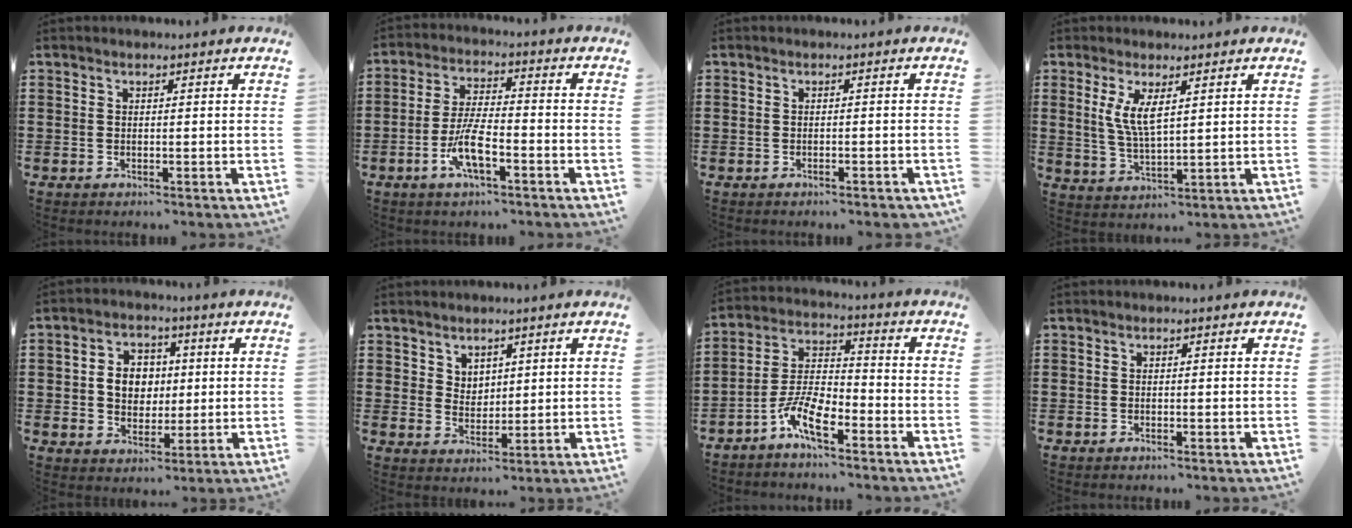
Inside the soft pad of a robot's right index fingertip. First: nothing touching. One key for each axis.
{"total": 6.9, "fx": -3.1, "fy": 1.9, "fz": 5.9, "tx": -0.128, "ty": -0.007, "tz": -0.061}
{"total": 0.8, "fx": -0.7, "fy": -0.1, "fz": 0.3, "tx": -0.009, "ty": -0.004, "tz": -0.014}
{"total": 5.0, "fx": 2.0, "fy": 1.4, "fz": 4.4, "tx": -0.092, "ty": 0.001, "tz": 0.035}
{"total": 5.8, "fx": 0.5, "fy": 4.9, "fz": 3.1, "tx": -0.061, "ty": 0.011, "tz": 0.003}
{"total": 3.4, "fx": 2.6, "fy": 2.1, "fz": 0.2, "tx": -0.014, "ty": 0.003, "tz": 0.051}
{"total": 7.5, "fx": -4.8, "fy": 2.5, "fz": 5.1, "tx": -0.124, "ty": -0.001, "tz": -0.097}
{"total": 0.0}